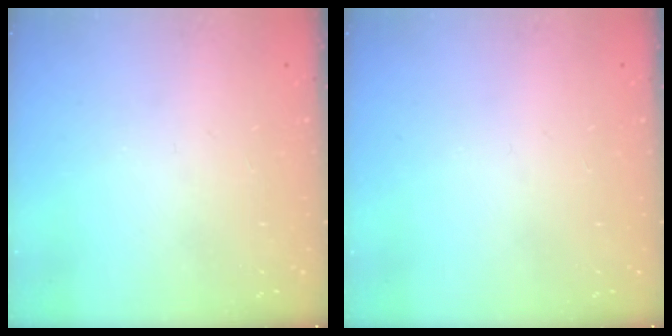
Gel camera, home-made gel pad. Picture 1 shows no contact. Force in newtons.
{"total": 0.0}